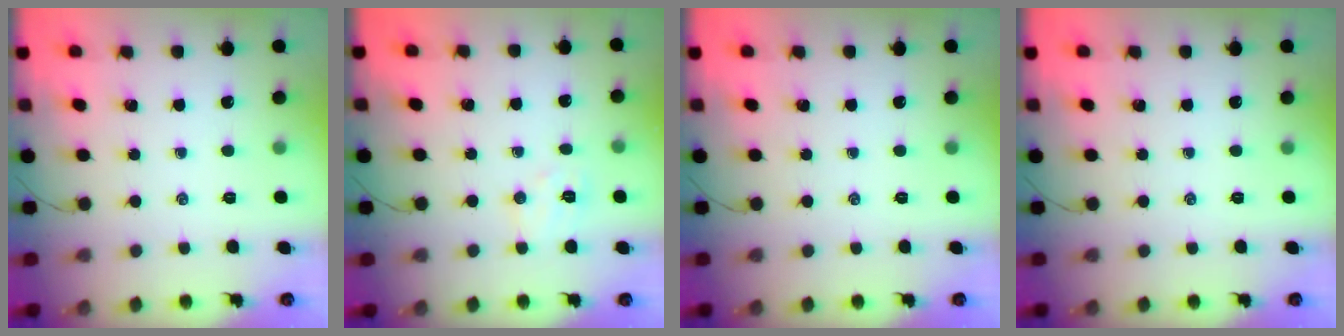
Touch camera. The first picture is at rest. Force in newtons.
{"total": 6.2, "press": 6.1, "slide": 1.0}
{"total": 0.0}
{"total": 0.0}